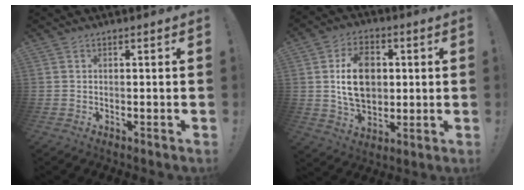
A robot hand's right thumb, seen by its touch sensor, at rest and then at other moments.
{"total": 14.9, "force": [1.8, 10.8, 10.1], "torque": [-0.153, 0.002, 0.035]}